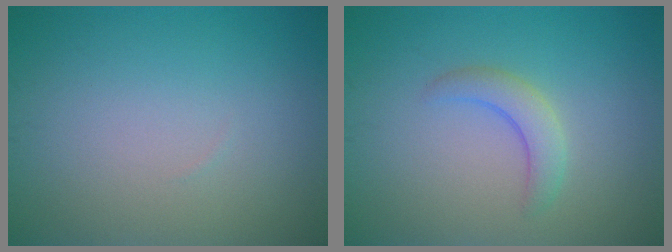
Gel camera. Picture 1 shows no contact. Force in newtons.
{"total": 2.4, "press": 2.4, "slide": 0.3}